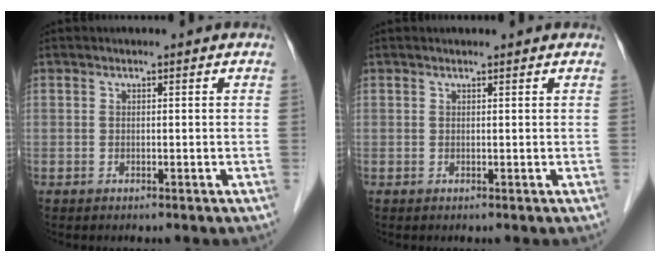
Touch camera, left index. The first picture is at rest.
{"total": 1.2, "force": [1.1, 0.1, 0.4], "torque": [-0.009, 0.012, 0.018]}